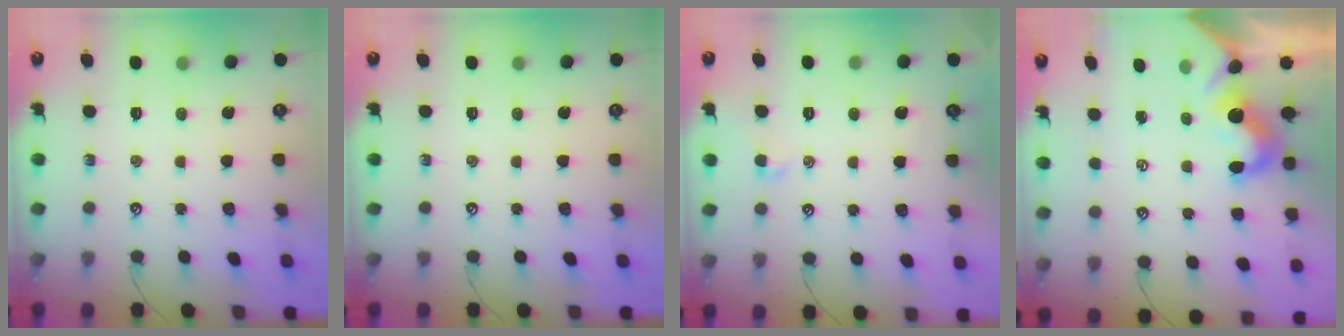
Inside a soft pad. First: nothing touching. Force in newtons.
{"total": 0.0}
{"total": 1.3, "press": 1.1, "slide": 0.7}
{"total": 2.4, "press": 2.3, "slide": 0.7}